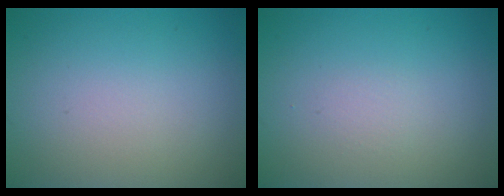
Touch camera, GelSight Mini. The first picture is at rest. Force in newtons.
{"total": 0.0}